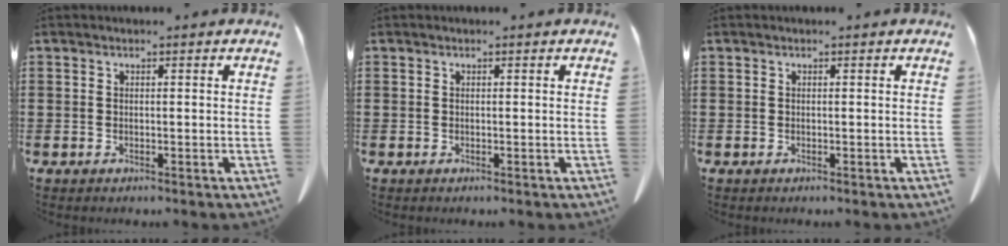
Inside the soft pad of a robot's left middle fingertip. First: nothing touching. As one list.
[{"total": 0.0}, {"total": 0.0}]